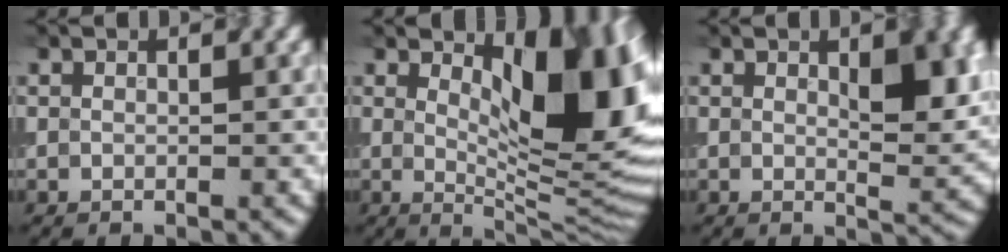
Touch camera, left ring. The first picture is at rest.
{"total": 11.6, "force": [3.2, 4.6, 10.1], "torque": [-0.122, -0.007, 0.054]}
{"total": 5.0, "force": [1.5, 1.8, 4.4], "torque": [-0.059, -0.004, 0.026]}